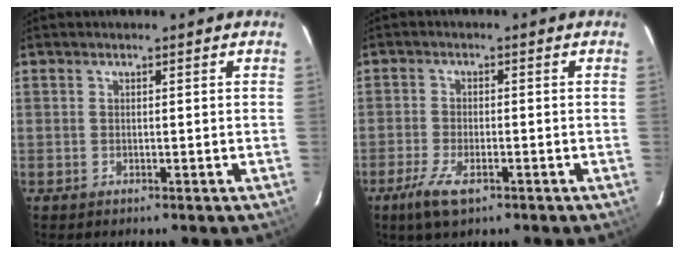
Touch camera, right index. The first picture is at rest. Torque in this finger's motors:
{"motor_torque": [0.60, -0.36, 0.23, 0.02]}